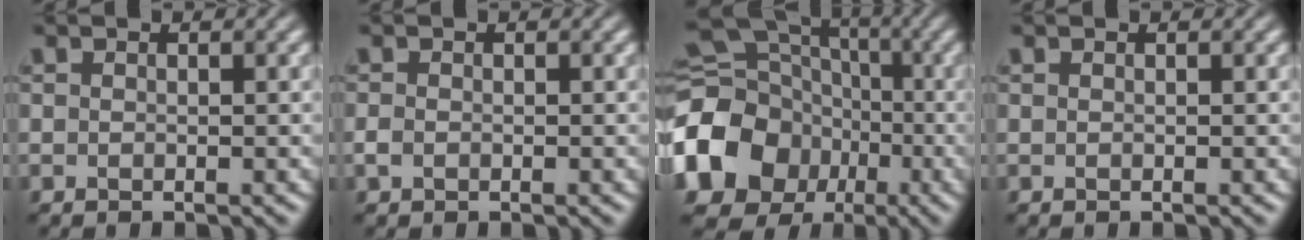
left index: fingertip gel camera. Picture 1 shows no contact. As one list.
[{"total": 0.6, "force": [-0.2, 0.5, 0.2], "torque": [-0.003, 0.003, -0.008]}, {"total": 14.7, "force": [-4.0, 12.6, 6.5], "torque": [-0.150, -0.019, -0.095]}, {"total": 0.0}]